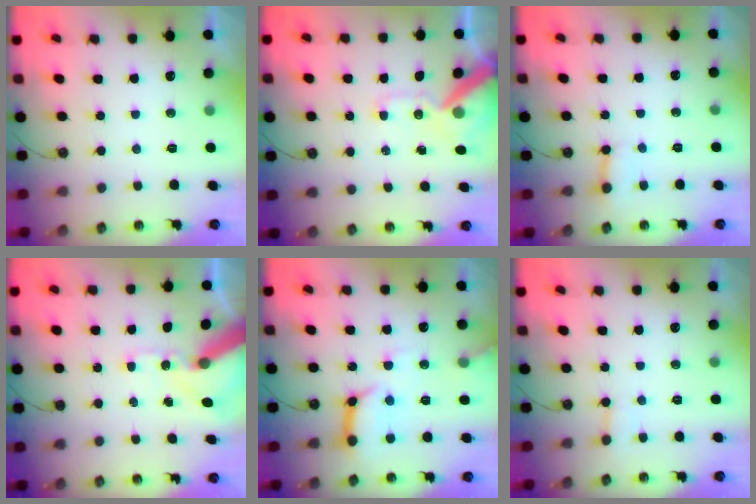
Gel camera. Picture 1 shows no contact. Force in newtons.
{"total": 13.6, "press": 13.5, "slide": 1.9}
{"total": 3.0, "press": 2.9, "slide": 0.5}
{"total": 13.7, "press": 13.6, "slide": 2.0}
{"total": 11.7, "press": 11.6, "slide": 1.3}
{"total": 3.2, "press": 3.2, "slide": 0.5}